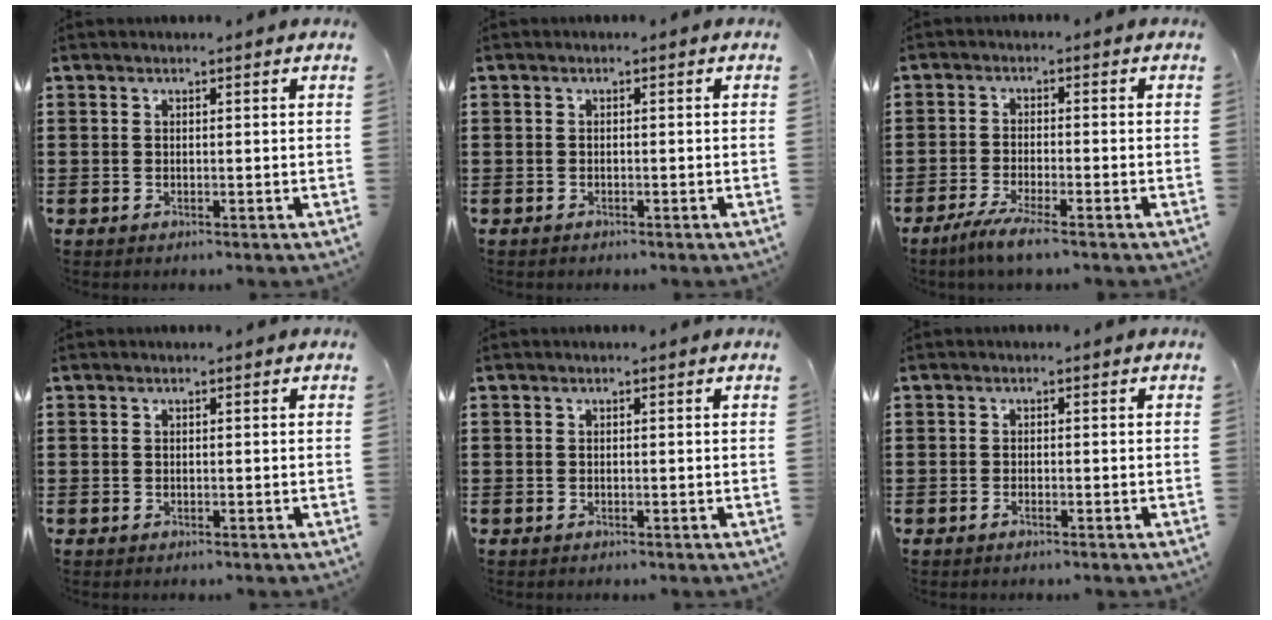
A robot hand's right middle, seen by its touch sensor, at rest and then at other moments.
{"total": 0.6, "force": [-0.6, 0.2, -0.1], "torque": [0.002, 0.001, -0.014]}
{"total": 4.1, "force": [-3.4, 0.0, 2.4], "torque": [-0.052, -0.014, -0.066]}
{"total": 0.0}
{"total": 0.0}
{"total": 0.7, "force": [-0.5, 0.1, 0.4], "torque": [-0.010, -0.003, -0.009]}